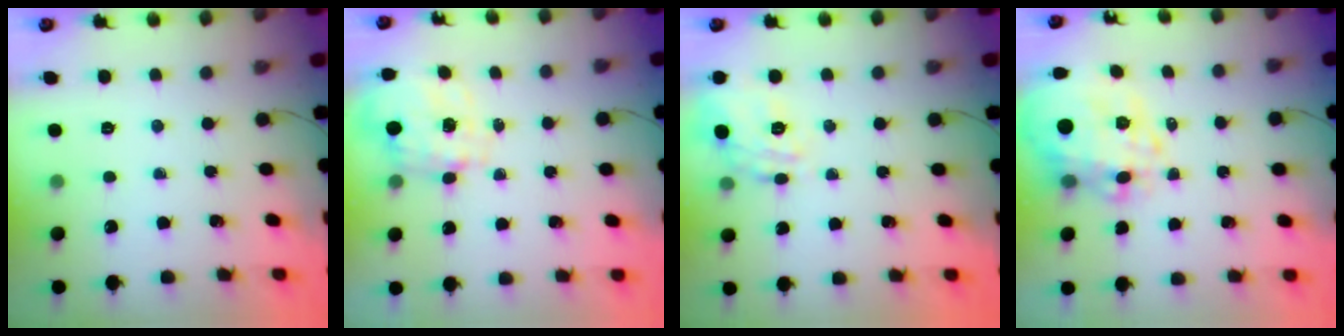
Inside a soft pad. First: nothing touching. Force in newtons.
{"total": 2.7, "press": 2.5, "slide": 1.1}
{"total": 15.6, "press": 15.6, "slide": 0.7}
{"total": 12.2, "press": 11.9, "slide": 2.8}